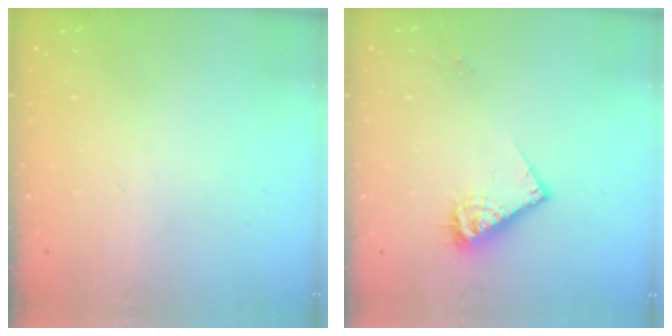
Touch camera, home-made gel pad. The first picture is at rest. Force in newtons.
{"total": 8.2, "press": 8.2, "slide": 0.2}